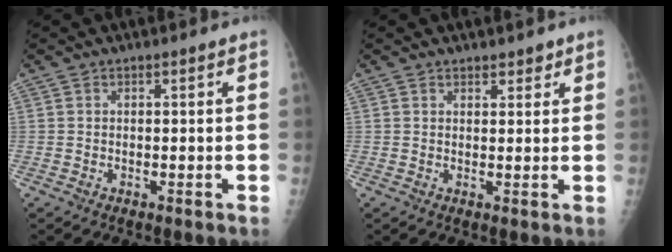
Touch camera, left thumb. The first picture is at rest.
{"total": 2.3, "force": [1.8, 1.2, 0.8], "torque": [0.006, -0.010, 0.021]}